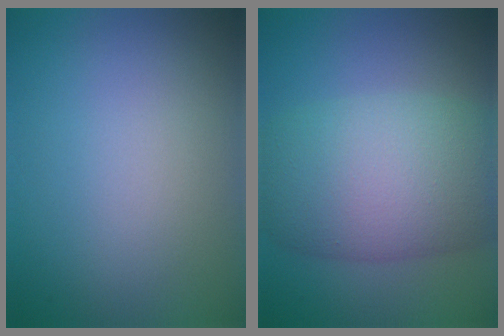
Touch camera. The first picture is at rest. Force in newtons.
{"total": 9.8, "press": 9.8, "slide": 0.6}